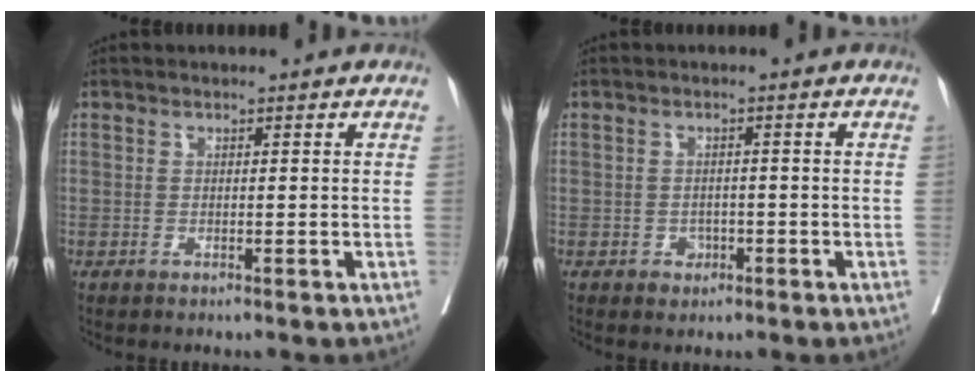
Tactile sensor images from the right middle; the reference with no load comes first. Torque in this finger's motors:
{"motor_torque": [0.34, -0.25, 0.01, 0.00]}